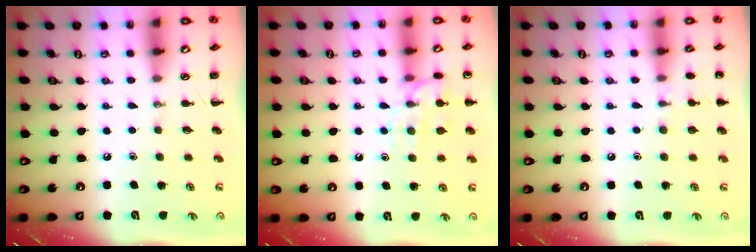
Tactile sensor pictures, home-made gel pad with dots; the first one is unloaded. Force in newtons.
{"total": 12.4, "press": 12.4, "slide": 0.8}
{"total": 6.6, "press": 6.4, "slide": 1.5}